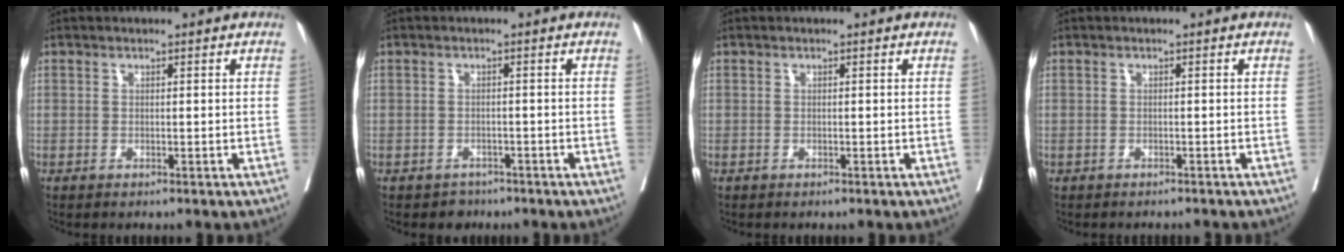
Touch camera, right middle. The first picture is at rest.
{"total": 2.2, "force": [-1.6, 1.4, -0.2], "torque": [-0.004, 0.005, -0.027]}
{"total": 0.0}
{"total": 2.4, "force": [-2.1, 1.0, 0.5], "torque": [-0.010, -0.002, -0.024]}